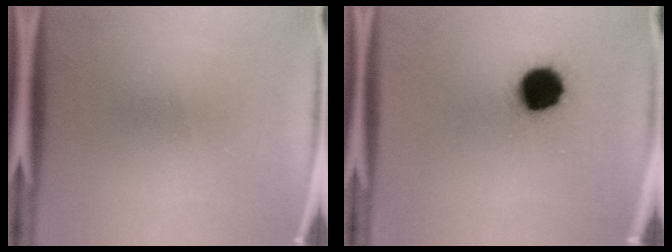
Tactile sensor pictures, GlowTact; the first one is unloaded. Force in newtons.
{"total": 12.3}